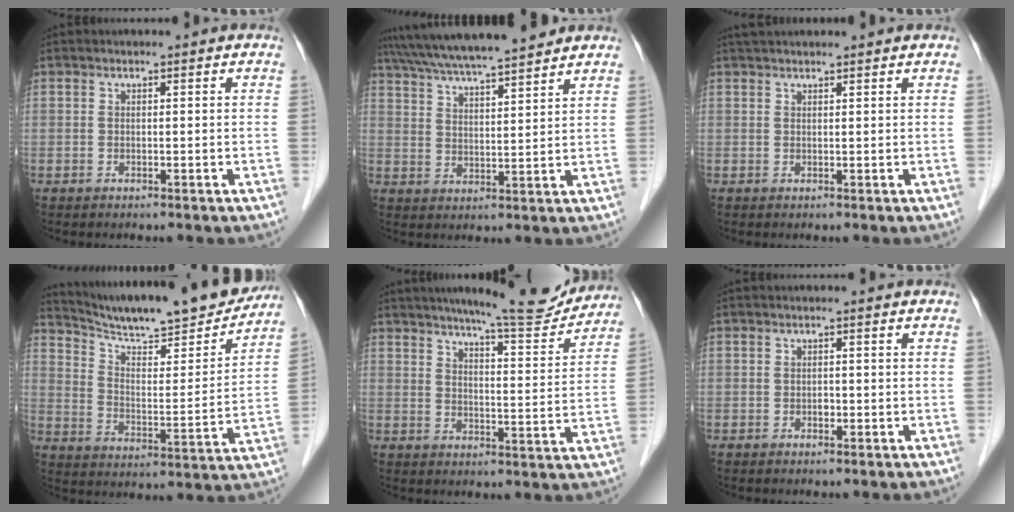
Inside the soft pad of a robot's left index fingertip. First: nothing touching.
{"total": 15.5, "force": [13.7, 0.8, 7.2], "torque": [-0.129, 0.028, 0.215]}
{"total": 3.9, "force": [3.7, 0.3, 1.3], "torque": [-0.017, 0.034, 0.056]}
{"total": 21.5, "force": [19.5, 2.2, 8.7], "torque": [-0.142, -0.030, 0.283]}
{"total": 13.1, "force": [12.0, 1.0, 5.0], "torque": [-0.068, -0.014, 0.158]}
{"total": 0.8, "force": [-0.4, 0.5, 0.5], "torque": [-0.008, 0.000, -0.007]}